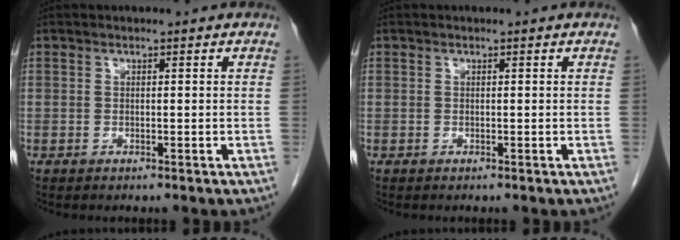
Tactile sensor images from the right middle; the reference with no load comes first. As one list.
[{"total": 0.0}]